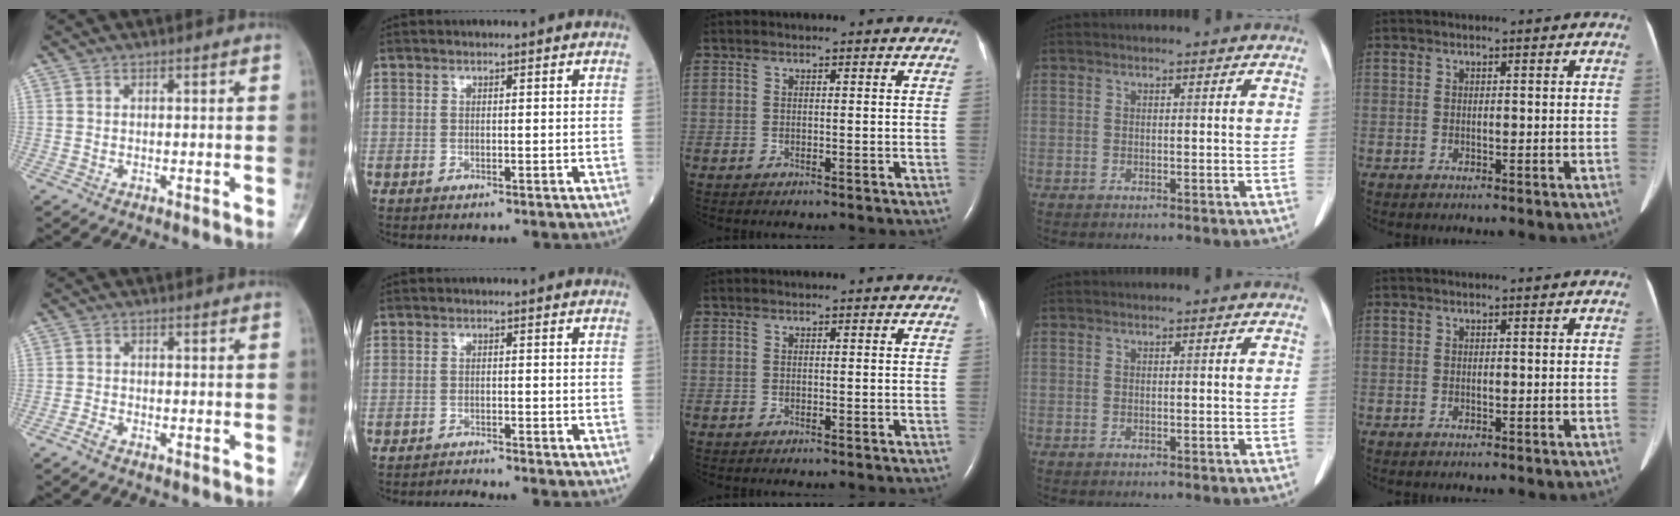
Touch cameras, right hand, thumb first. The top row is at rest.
{"thumb": {"total": 1.7, "force": [-1.4, 0.6, 0.8], "torque": [-0.023, 0.004, -0.029]}, "index": {"total": 1.4, "force": [-1.3, -0.5, -0.4], "torque": [0.012, -0.006, -0.020]}}